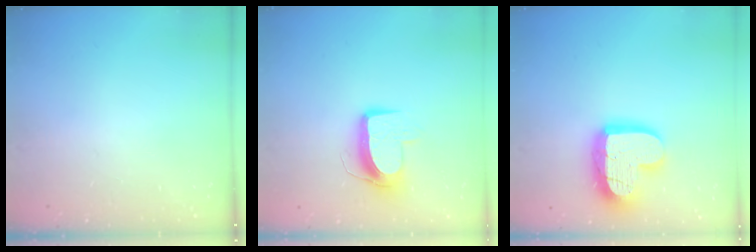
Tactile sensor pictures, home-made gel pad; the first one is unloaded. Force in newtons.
{"total": 10.3, "press": 10.3, "slide": 0.2}
{"total": 16.9, "press": 16.9, "slide": 1.4}